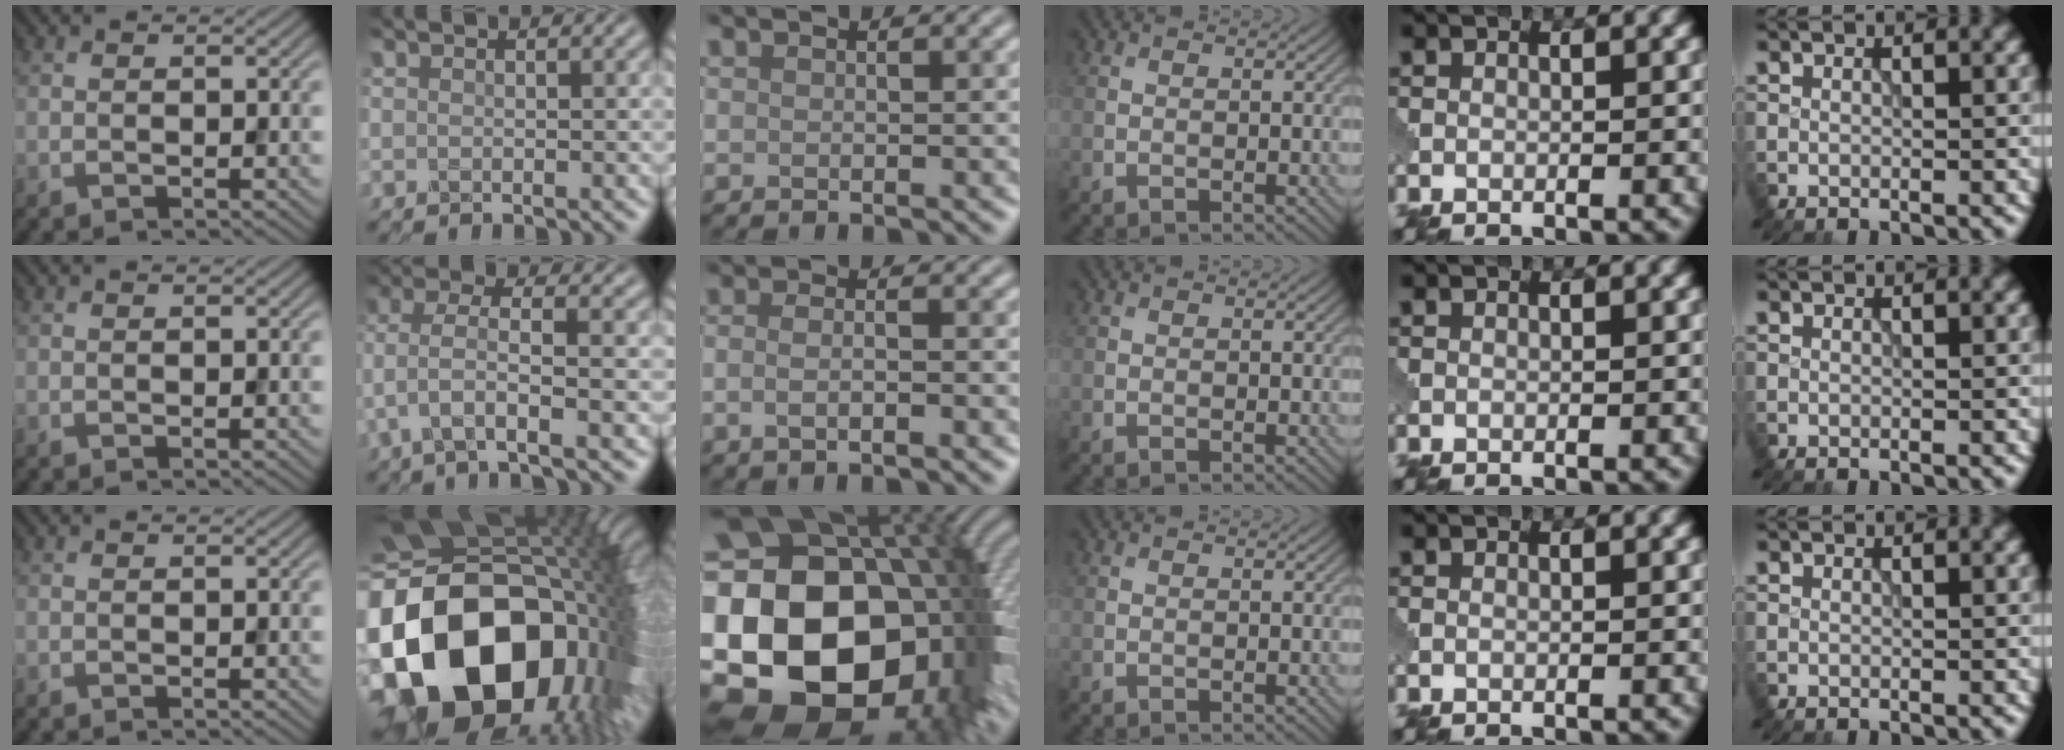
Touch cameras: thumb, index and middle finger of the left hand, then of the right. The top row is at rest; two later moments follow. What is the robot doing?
{"motion": "extract", "object": "pin"}